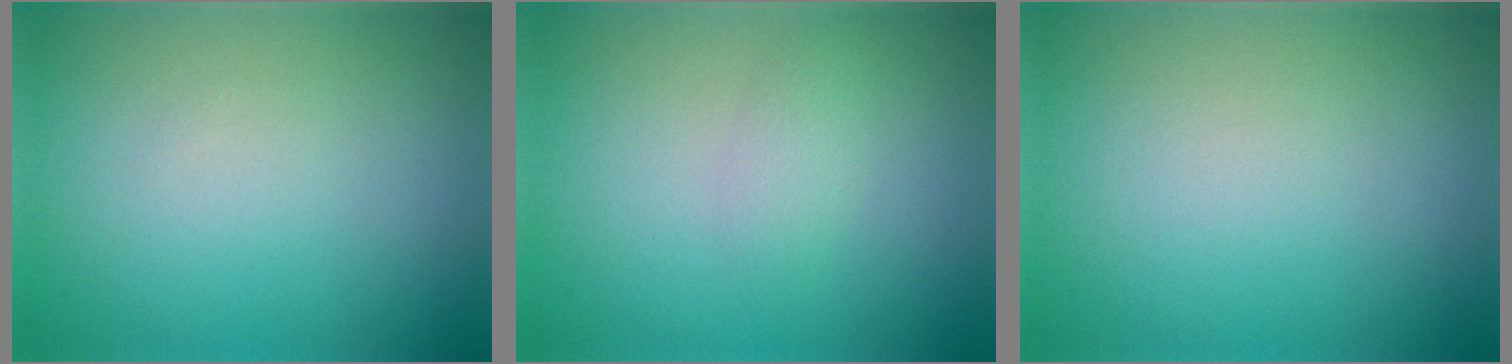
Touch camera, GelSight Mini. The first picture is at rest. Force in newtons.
{"total": 1.4, "press": 1.4, "slide": 0.0}
{"total": 0.0}